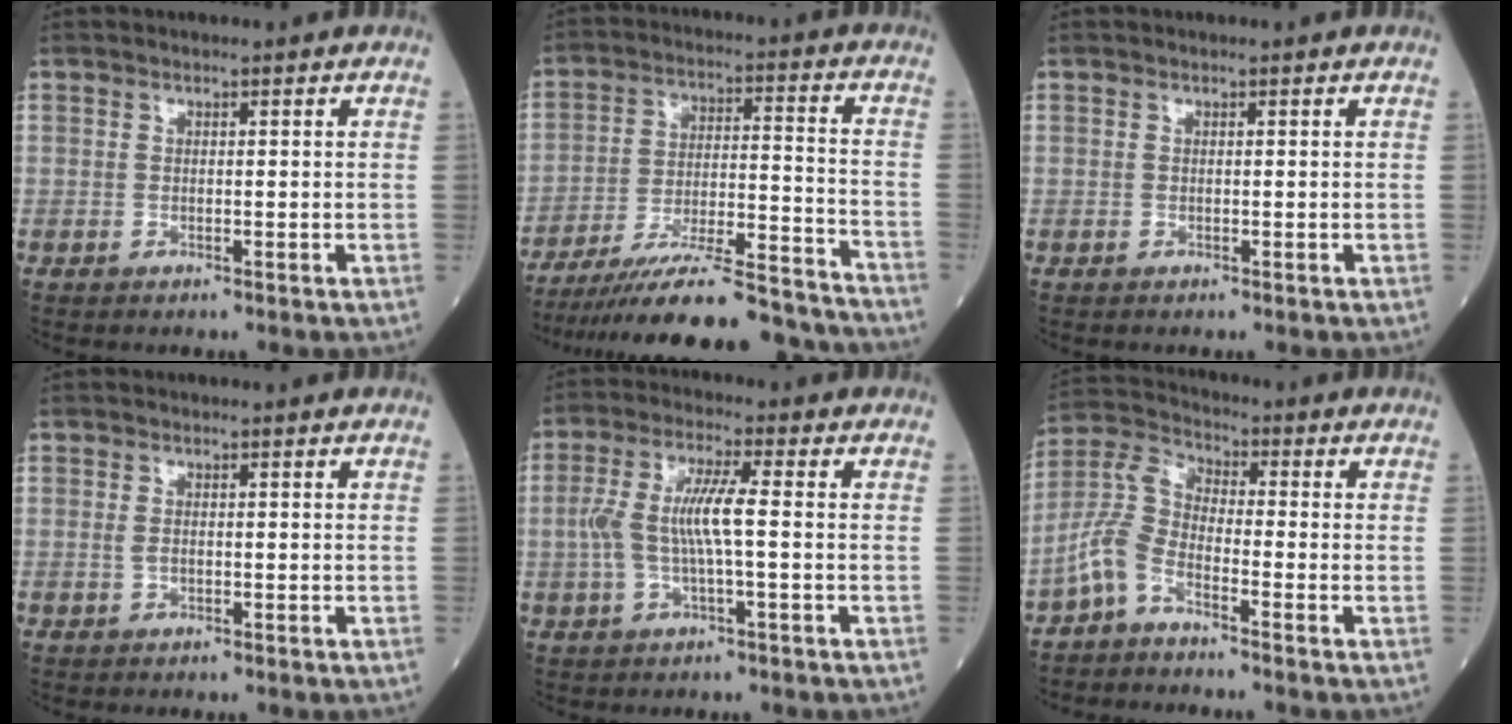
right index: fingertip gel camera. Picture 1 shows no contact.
{"total": 22.8, "force": [-20.8, 1.6, 9.3], "torque": [-0.131, -0.009, -0.314]}
{"total": 0.0}
{"total": 1.0, "force": [-0.1, 0.5, 0.8], "torque": [-0.023, -0.001, -0.001]}
{"total": 7.3, "force": [-0.2, 1.0, 7.2], "torque": [-0.159, 0.014, -0.008]}
{"total": 5.7, "force": [-3.6, 2.0, 3.9], "torque": [-0.105, 0.003, -0.088]}